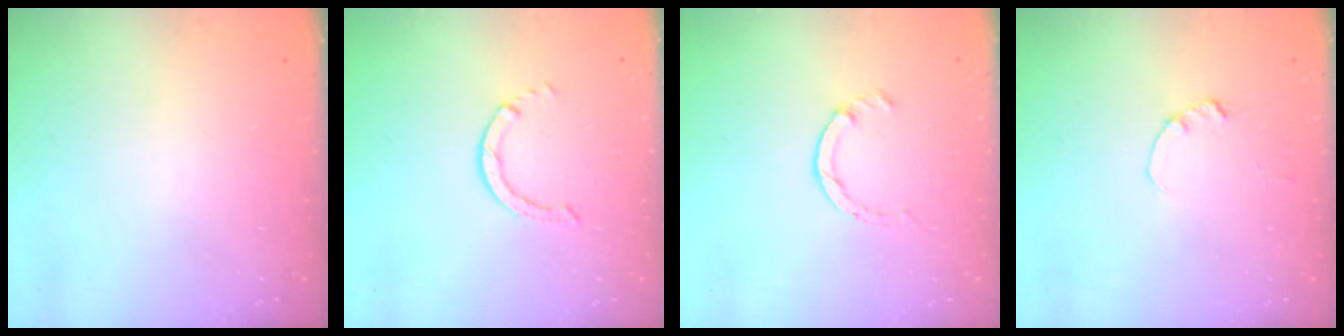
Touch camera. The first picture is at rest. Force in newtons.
{"total": 0.6, "press": 0.6, "slide": 0.1}
{"total": 1.4, "press": 1.4, "slide": 0.2}
{"total": 0.0}